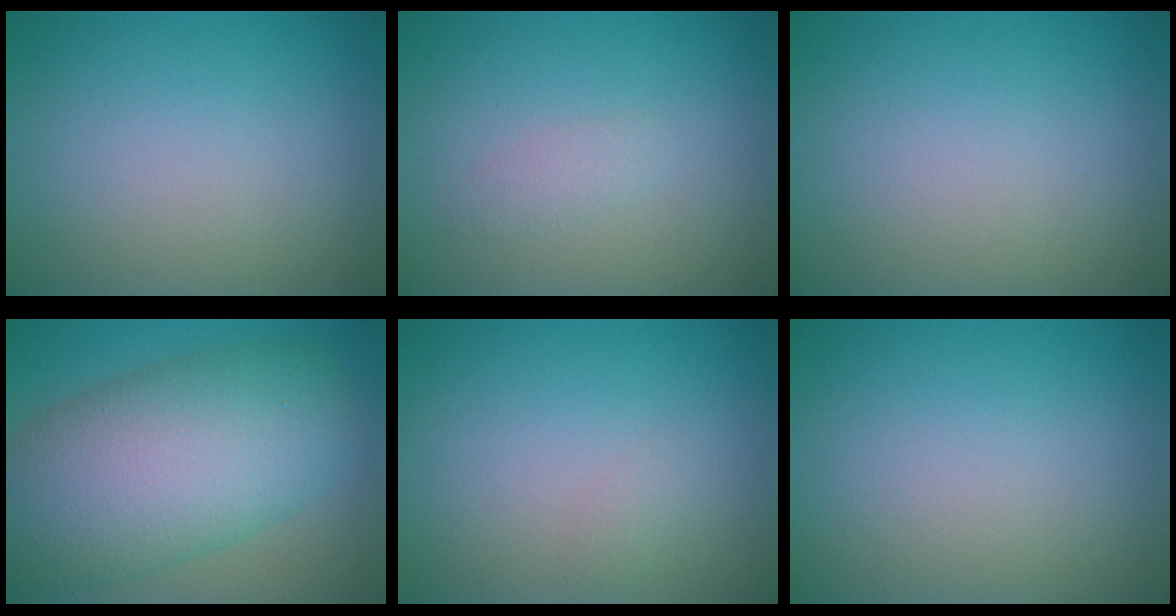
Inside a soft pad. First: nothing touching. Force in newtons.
{"total": 1.0, "press": 1.0, "slide": 0.1}
{"total": 0.0}
{"total": 12.3, "press": 12.3, "slide": 0.4}
{"total": 0.6, "press": 0.6, "slide": 0.0}
{"total": 0.0}